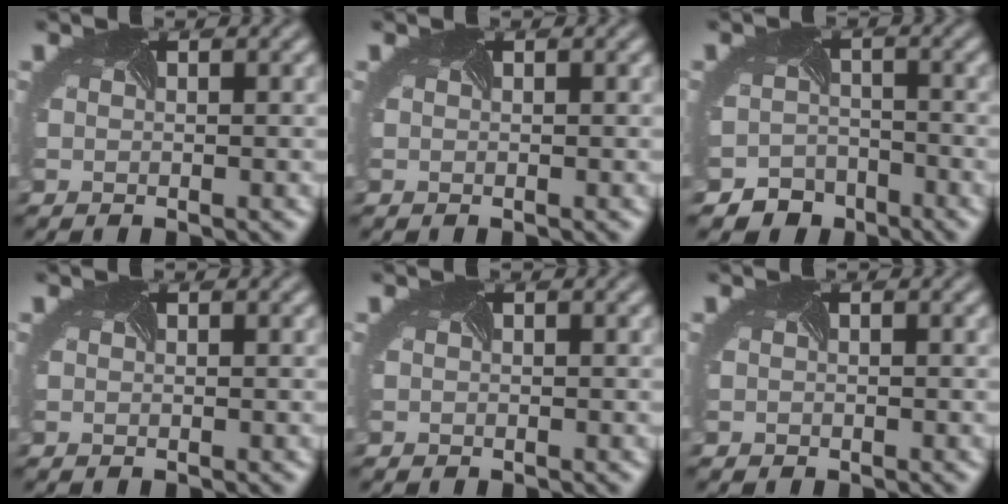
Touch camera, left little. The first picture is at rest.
{"total": 0.0}
{"total": 5.3, "force": [-4.8, 2.2, -0.7], "torque": [0.018, -0.015, -0.072]}
{"total": 0.0}
{"total": 0.5, "force": [-0.4, 0.1, -0.4], "torque": [0.005, -0.009, -0.004]}
{"total": 0.7, "force": [-0.5, 0.3, -0.4], "torque": [0.006, -0.010, -0.007]}